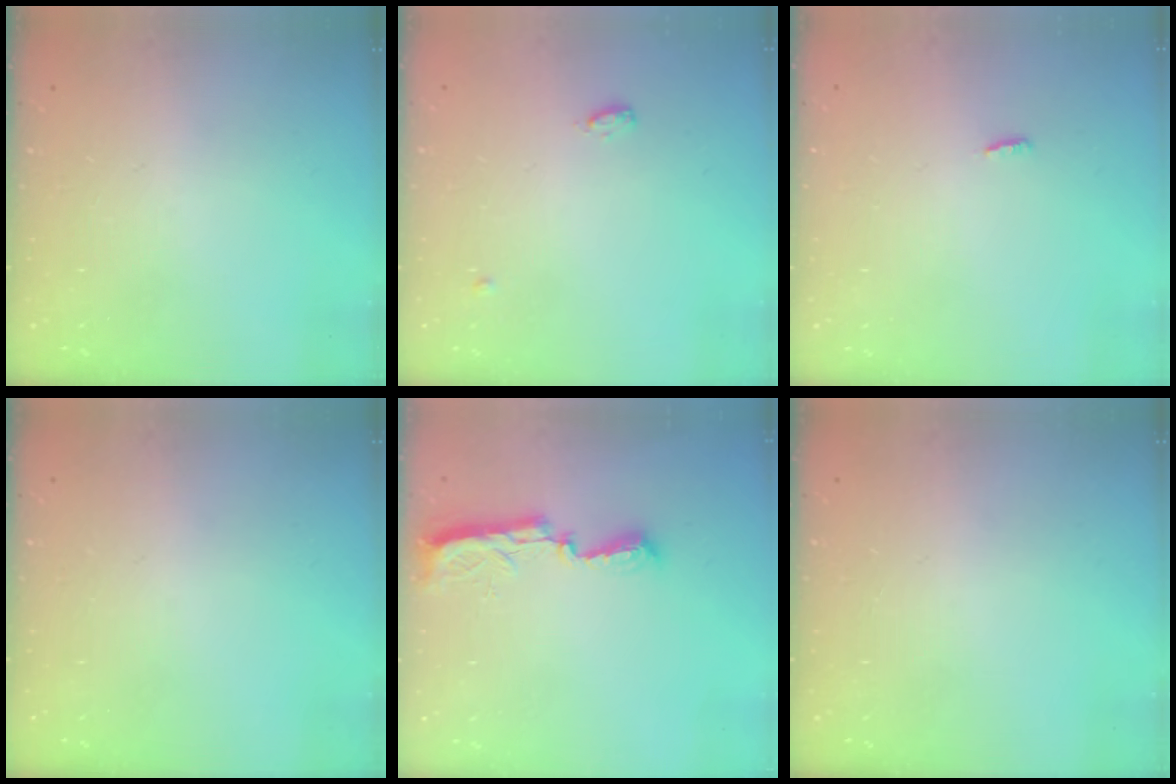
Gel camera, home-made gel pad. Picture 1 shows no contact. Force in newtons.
{"total": 7.9, "press": 4.2, "slide": 6.7}
{"total": 2.8, "press": 2.7, "slide": 0.8}
{"total": 0.0}
{"total": 7.8, "press": 7.8, "slide": 0.8}
{"total": 0.0}